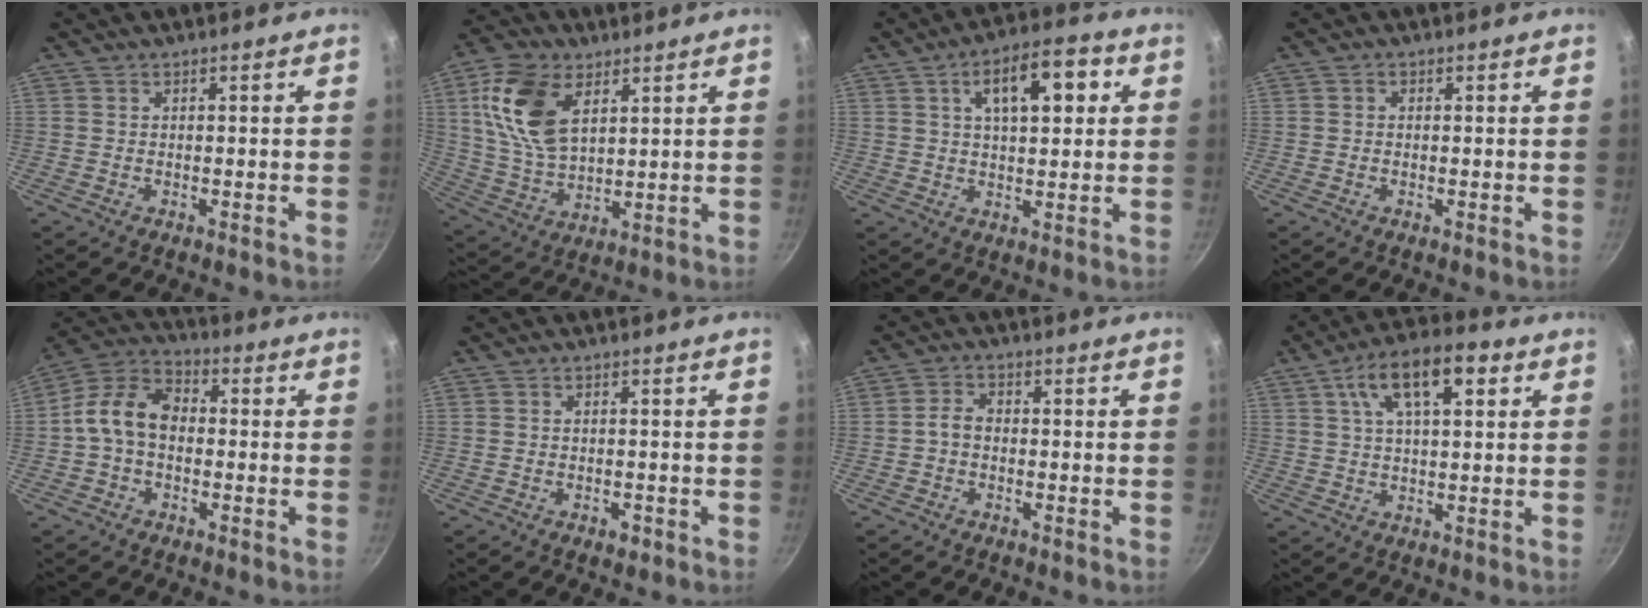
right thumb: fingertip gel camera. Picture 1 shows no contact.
{"total": 15.2, "force": [5.8, 8.9, 10.9], "torque": [-0.195, -0.015, 0.118]}
{"total": 11.6, "force": [3.6, 5.3, 9.7], "torque": [-0.124, 0.009, 0.051]}
{"total": 0.5, "force": [0.0, 0.5, 0.2], "torque": [-0.002, 0.003, -0.002]}
{"total": 10.1, "force": [-0.8, 7.3, 6.9], "torque": [-0.105, 0.035, -0.037]}
{"total": 1.8, "force": [-0.9, 1.1, 1.1], "torque": [-0.018, 0.004, -0.012]}
{"total": 3.0, "force": [-0.8, 2.2, 1.9], "torque": [-0.031, 0.018, -0.024]}
{"total": 12.8, "force": [4.9, 5.7, 10.4], "torque": [-0.163, 0.010, 0.073]}